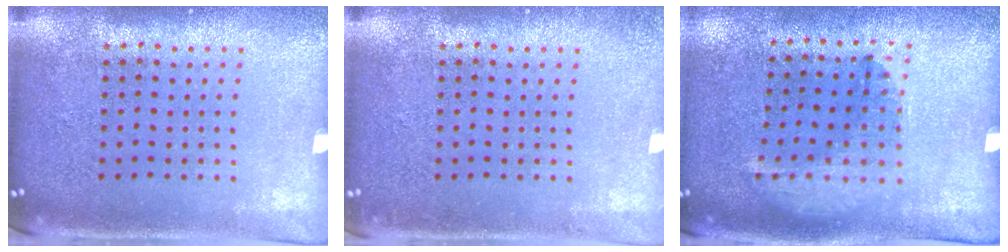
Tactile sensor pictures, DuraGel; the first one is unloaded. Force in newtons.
{"total": 1.1, "press": 1.0, "slide": 0.2}
{"total": 1.3, "press": 0.8, "slide": 1.0}